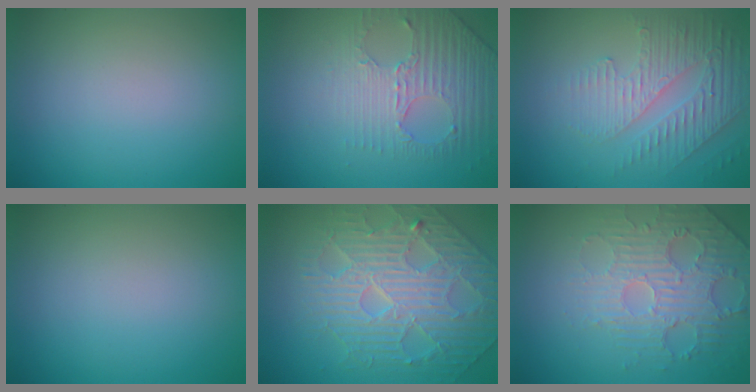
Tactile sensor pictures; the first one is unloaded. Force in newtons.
{"total": 4.5, "press": 3.1, "slide": 3.2}
{"total": 5.0, "press": 3.1, "slide": 3.9}
{"total": 0.0}
{"total": 5.9, "press": 5.2, "slide": 2.6}
{"total": 4.6, "press": 3.6, "slide": 3.0}